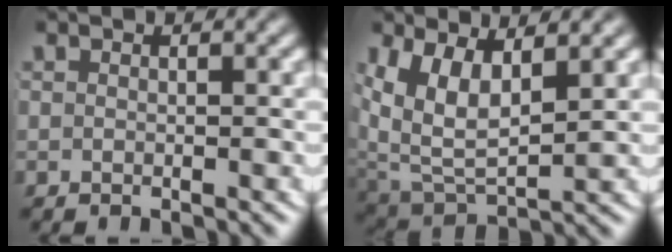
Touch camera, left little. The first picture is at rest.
{"total": 8.2, "force": [1.4, 6.3, 5.0], "torque": [-0.131, -0.027, 0.030]}